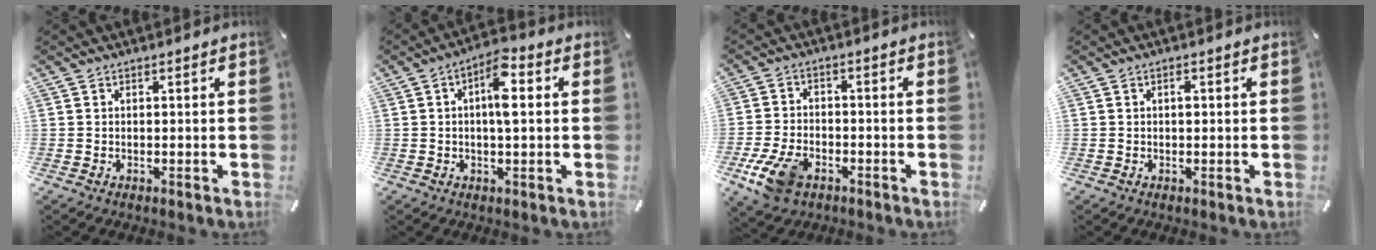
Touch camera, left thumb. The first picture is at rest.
{"total": 7.8, "force": [1.2, 3.1, 7.1], "torque": [-0.112, 0.005, 0.015]}
{"total": 9.0, "force": [-4.6, 5.5, 5.5], "torque": [-0.119, 0.015, -0.082]}
{"total": 1.0, "force": [0.1, 0.4, 0.8], "torque": [-0.017, 0.001, 0.001]}